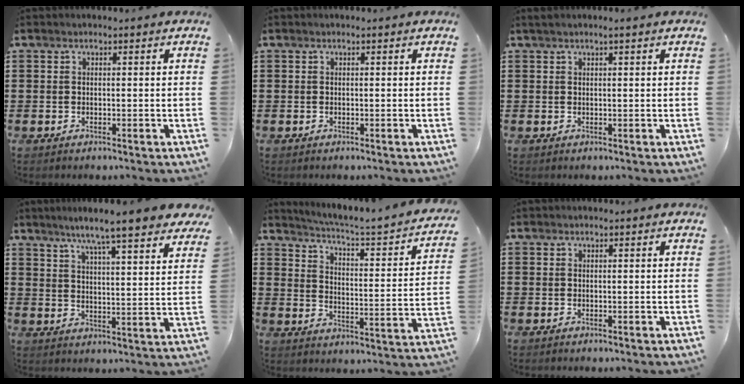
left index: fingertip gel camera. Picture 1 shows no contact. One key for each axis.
{"total": 0.0}
{"total": 1.0, "fx": 0.5, "fy": -0.1, "fz": 0.9, "tx": -0.017, "ty": 0.001, "tz": 0.009}
{"total": 7.4, "fx": 6.4, "fy": -0.6, "fz": 3.7, "tx": -0.089, "ty": -0.033, "tz": 0.103}
{"total": 2.7, "fx": 2.2, "fy": -0.3, "fz": 1.5, "tx": -0.047, "ty": -0.030, "tz": 0.023}
{"total": 0.0}